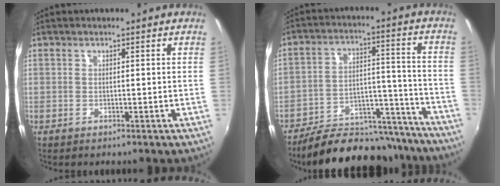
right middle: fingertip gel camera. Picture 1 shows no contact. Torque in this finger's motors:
{"motor_torque": [0.29, -0.56, 0.00, -0.01]}